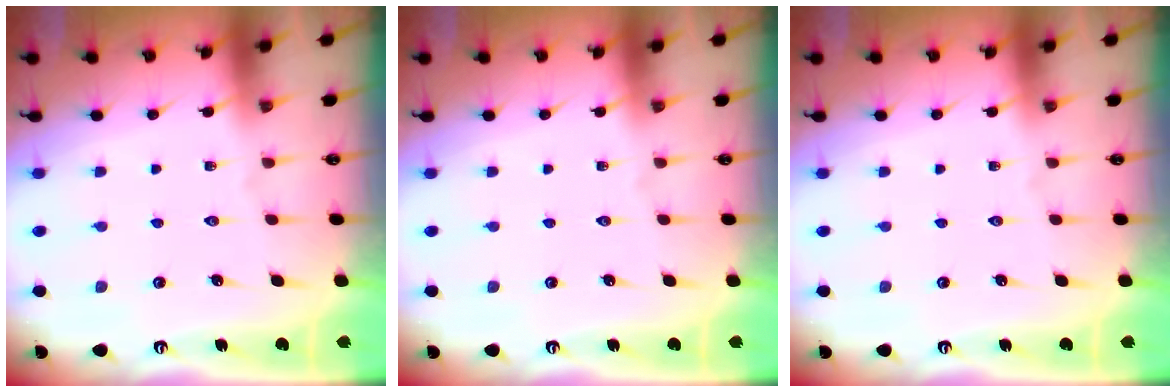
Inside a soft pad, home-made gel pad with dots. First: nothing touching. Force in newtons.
{"total": 0.0}
{"total": 0.0}